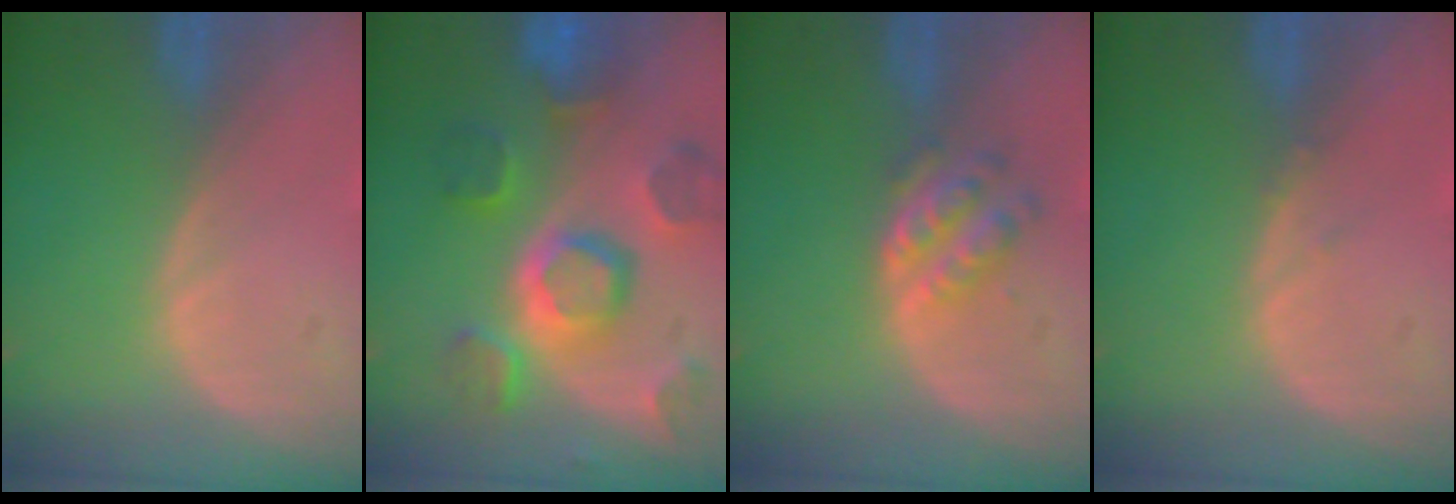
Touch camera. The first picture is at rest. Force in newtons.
{"total": 11.4, "press": 10.1, "slide": 5.2}
{"total": 4.3, "press": 4.3, "slide": 0.6}
{"total": 0.6, "press": 0.6, "slide": 0.3}